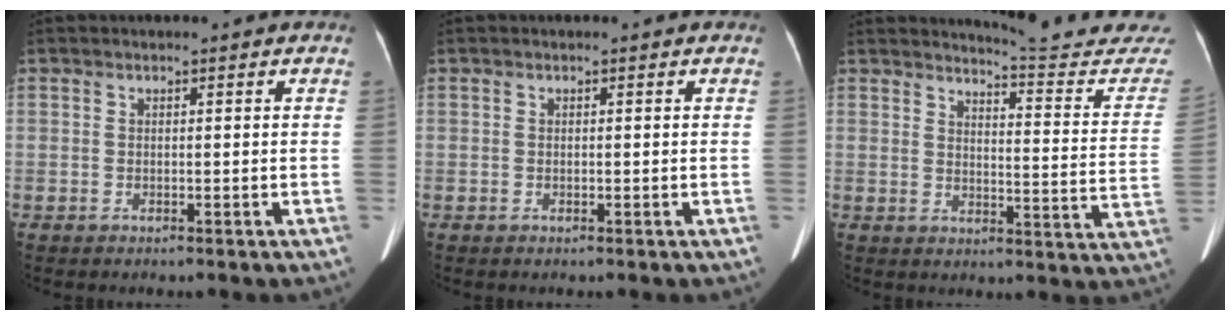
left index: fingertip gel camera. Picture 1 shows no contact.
{"total": 0.0}
{"total": 16.5, "force": [16.4, 0.0, 2.2], "torque": [-0.011, -0.129, 0.172]}